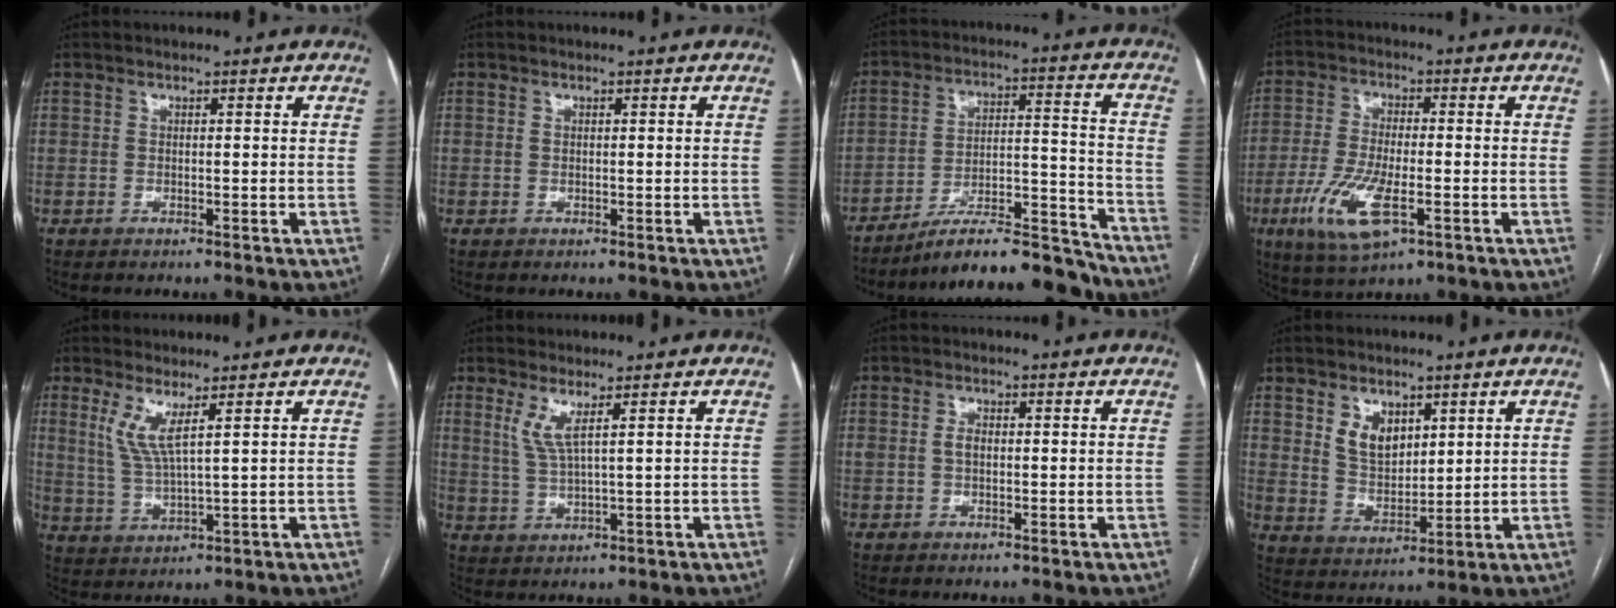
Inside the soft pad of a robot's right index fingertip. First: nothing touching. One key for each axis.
{"total": 0.6, "fx": 0.2, "fy": 0.5, "fz": 0.3, "tx": -0.006, "ty": 0.003, "tz": 0.004}
{"total": 16.0, "fx": -14.7, "fy": 1.8, "fz": 6.0, "tx": -0.083, "ty": 0.039, "tz": -0.240}
{"total": 10.6, "fx": -4.0, "fy": 3.4, "fz": 9.2, "tx": -0.194, "ty": -0.015, "tz": -0.069}
{"total": 5.4, "fx": 2.7, "fy": 0.3, "fz": 4.7, "tx": -0.103, "ty": -0.010, "tz": 0.062}
{"total": 4.0, "fx": 2.0, "fy": -0.1, "fz": 3.5, "tx": -0.078, "ty": -0.007, "tz": 0.047}
{"total": 2.0, "fx": 0.1, "fy": 1.3, "fz": 1.6, "tx": -0.033, "ty": 0.009, "tz": 0.003}
{"total": 6.5, "fx": 3.3, "fy": 4.0, "fz": 3.9, "tx": -0.076, "ty": 0.000, "tz": 0.073}